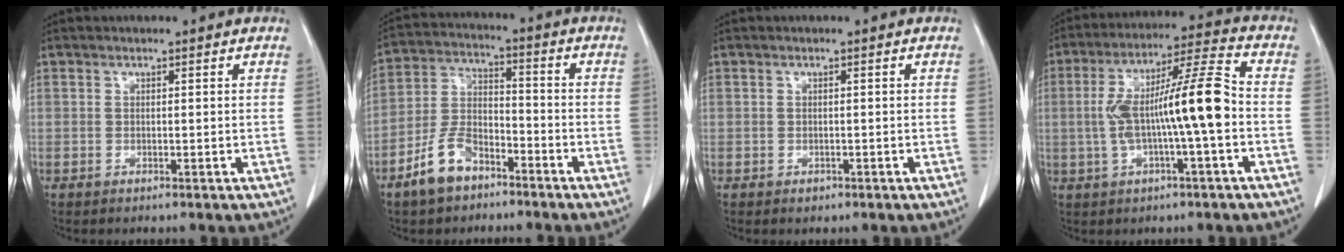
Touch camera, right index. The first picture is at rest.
{"total": 8.8, "force": [-5.9, 4.5, 4.8], "torque": [-0.112, 0.007, -0.114]}
{"total": 0.8, "force": [-0.4, 0.7, 0.2], "torque": [-0.002, 0.002, -0.004]}
{"total": 13.1, "force": [-1.2, 0.5, 13.1], "torque": [-0.237, 0.026, -0.024]}